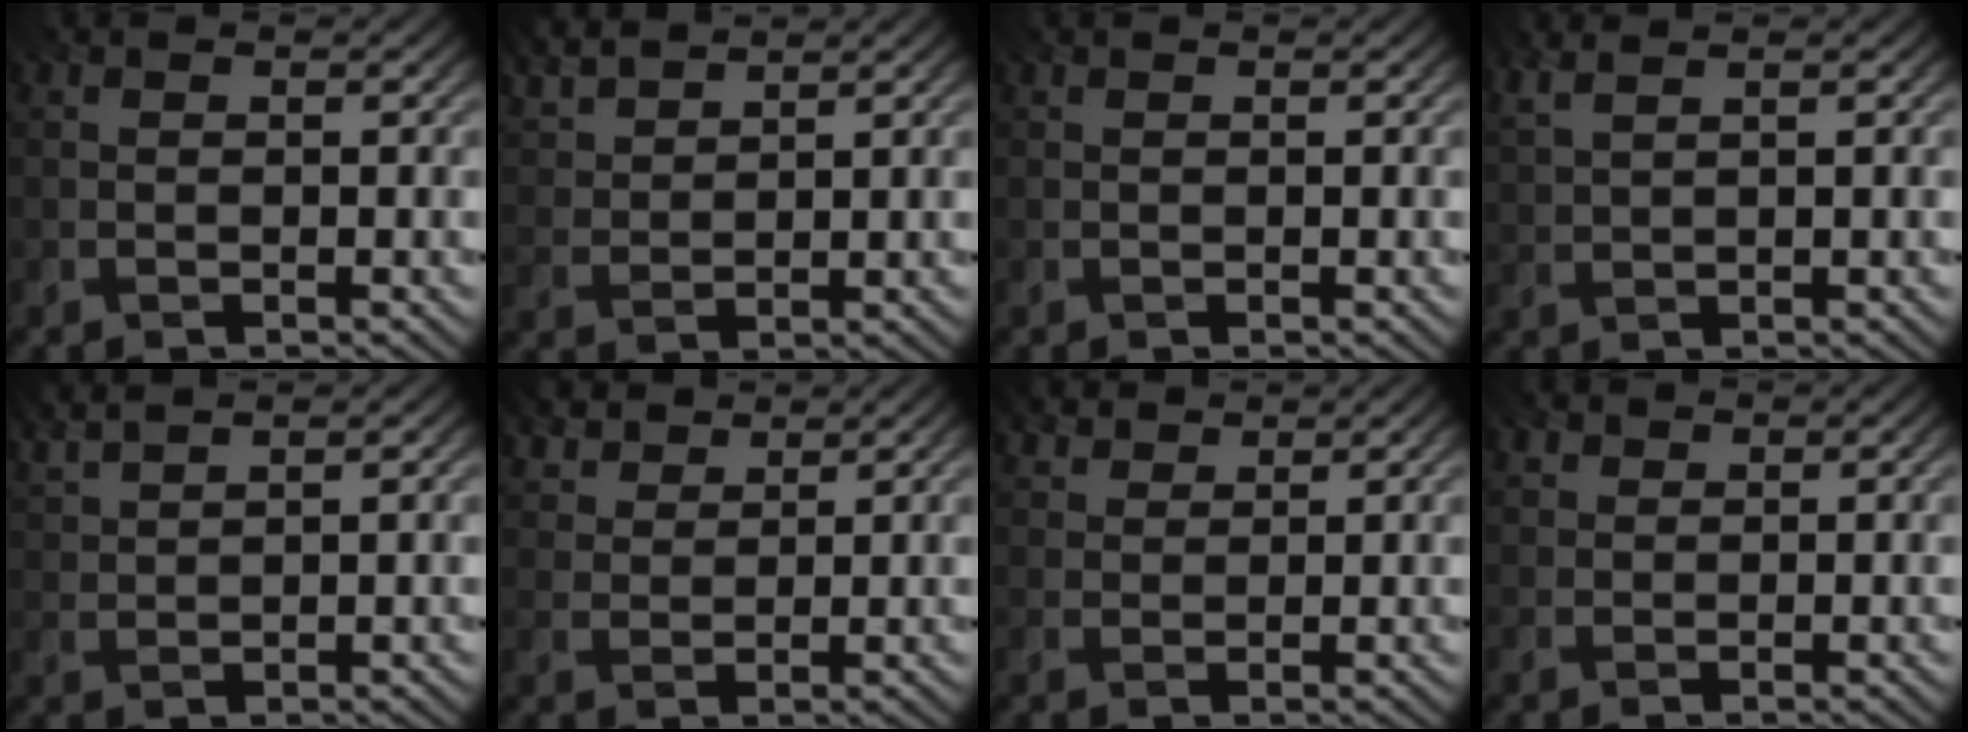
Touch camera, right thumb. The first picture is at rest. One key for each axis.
{"total": 5.4, "fx": 4.7, "fy": 1.3, "fz": 2.4, "tx": -0.060, "ty": 0.003, "tz": 0.091}
{"total": 0.0}
{"total": 3.4, "fx": 2.3, "fy": 0.7, "fz": 2.3, "tx": -0.038, "ty": 0.016, "tz": 0.021}
{"total": 4.3, "fx": 3.7, "fy": 0.6, "fz": 2.1, "tx": -0.040, "ty": 0.010, "tz": 0.060}
{"total": 4.4, "fx": 3.8, "fy": 1.7, "fz": 1.5, "tx": -0.044, "ty": 0.002, "tz": 0.078}
{"total": 3.1, "fx": 2.7, "fy": 1.2, "fz": 0.9, "tx": -0.025, "ty": -0.002, "tz": 0.060}
{"total": 1.6, "fx": 1.1, "fy": 1.1, "fz": 0.4, "tx": -0.013, "ty": 0.001, "tz": 0.023}